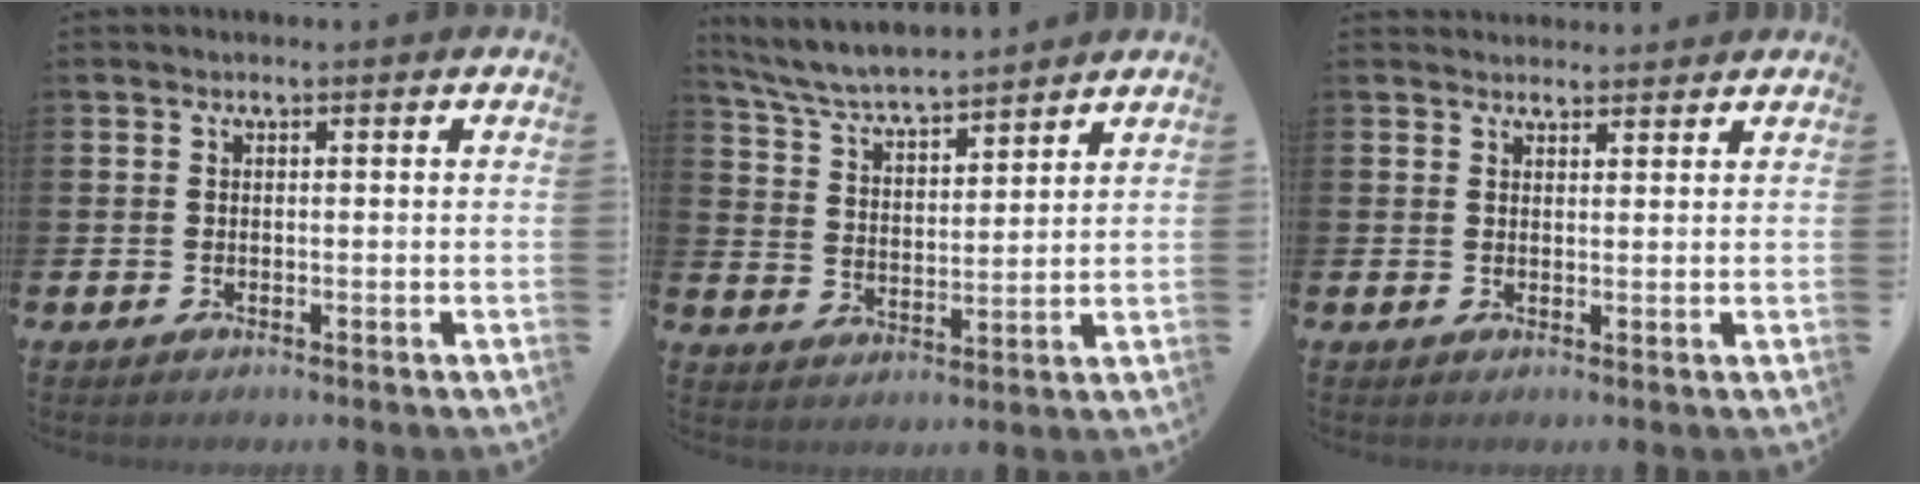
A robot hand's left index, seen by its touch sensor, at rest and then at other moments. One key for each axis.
{"total": 6.2, "fx": 6.0, "fy": 0.5, "fz": 1.5, "tx": -0.054, "ty": -0.040, "tz": 0.103}
{"total": 2.1, "fx": 2.0, "fy": 0.5, "fz": -0.2, "tx": 0.012, "ty": -0.012, "tz": 0.035}